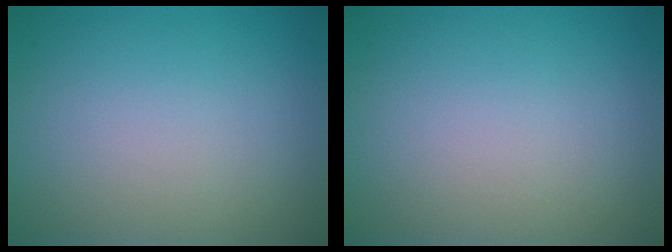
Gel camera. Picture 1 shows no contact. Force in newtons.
{"total": 0.0}